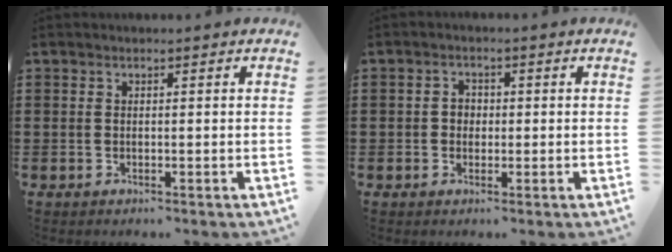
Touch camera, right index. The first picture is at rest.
{"total": 1.9, "force": [-0.2, 1.7, 0.8], "torque": [-0.021, 0.007, -0.007]}